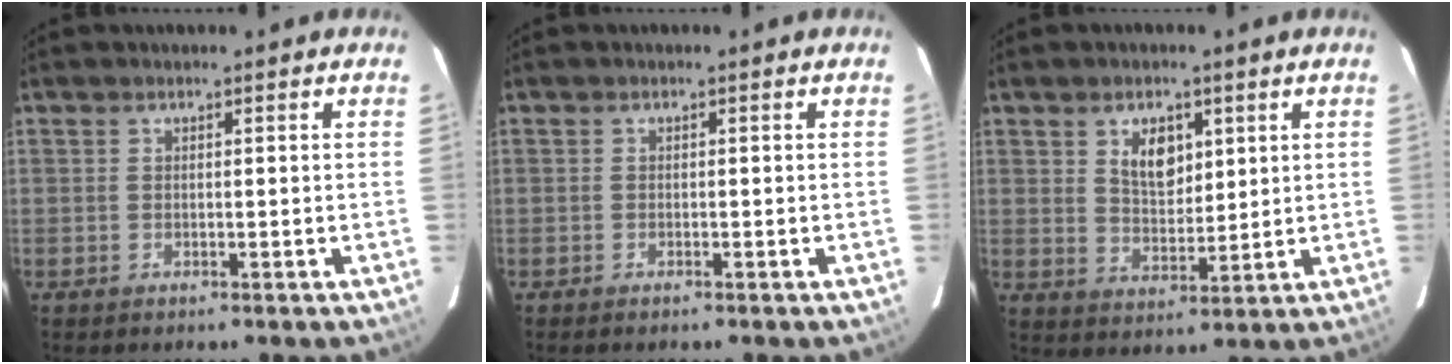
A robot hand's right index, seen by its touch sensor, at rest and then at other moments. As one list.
[{"total": 0.5, "force": [-0.5, 0.1, 0.2], "torque": [-0.003, -0.001, -0.010]}, {"total": 6.6, "force": [2.7, 3.9, 4.6], "torque": [-0.074, 0.004, 0.054]}]